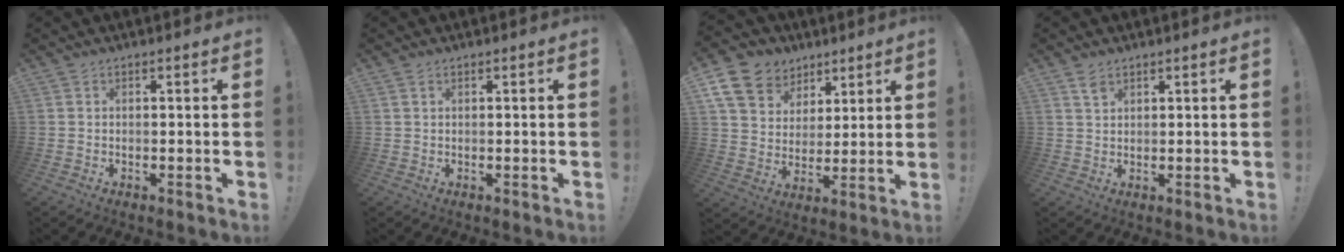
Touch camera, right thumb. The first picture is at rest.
{"total": 0.7, "force": [0.4, 0.4, 0.3], "torque": [-0.007, 0.002, 0.008]}
{"total": 13.4, "force": [7.3, 10.2, 4.8], "torque": [-0.075, -0.046, 0.146]}
{"total": 2.7, "force": [1.9, 1.4, 1.3], "torque": [-0.012, -0.010, 0.034]}